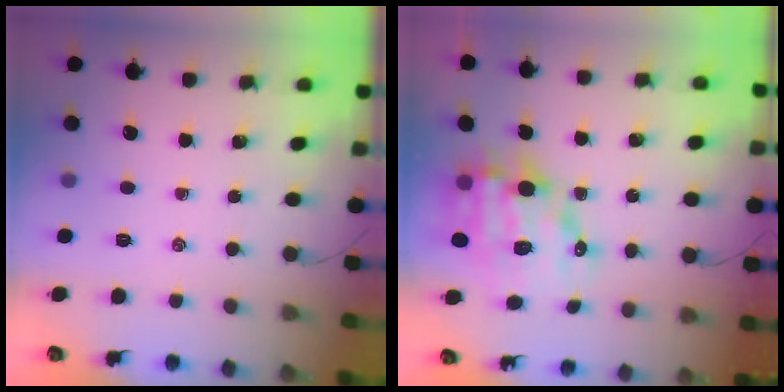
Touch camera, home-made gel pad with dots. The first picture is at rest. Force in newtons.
{"total": 13.6, "press": 13.2, "slide": 3.3}